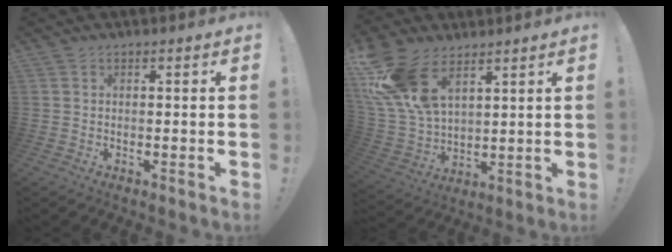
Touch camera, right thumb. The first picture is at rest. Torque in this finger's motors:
{"motor_torque": [-0.71, 1.72, 0.45, 0.32, 0.56]}